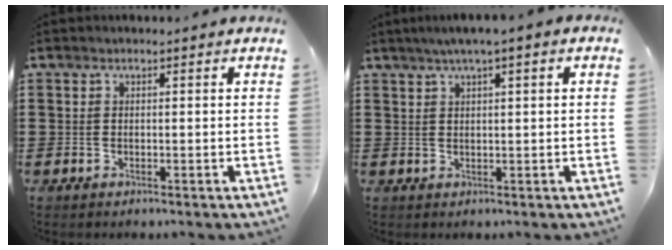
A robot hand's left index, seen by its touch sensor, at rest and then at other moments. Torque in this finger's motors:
{"motor_torque": [1.08, 1.06, 0.70, 0.09]}